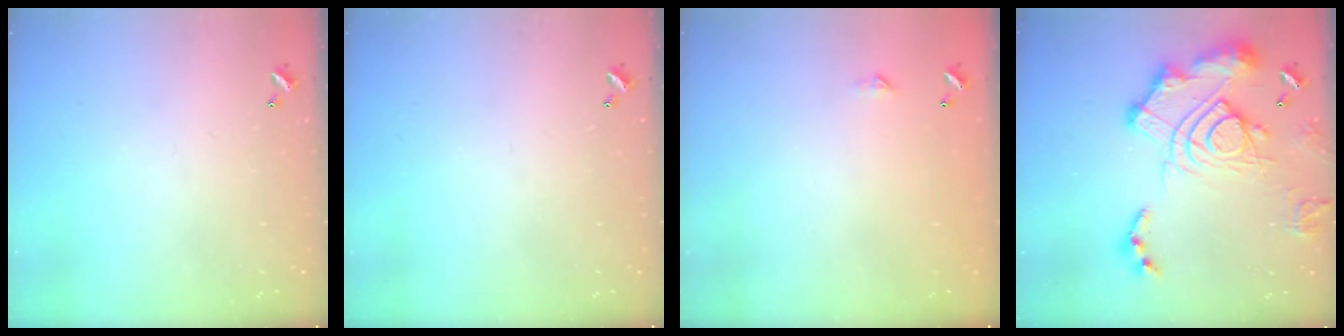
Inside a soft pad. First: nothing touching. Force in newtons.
{"total": 0.0}
{"total": 2.3, "press": 2.3, "slide": 0.4}
{"total": 20.2, "press": 20.0, "slide": 2.4}